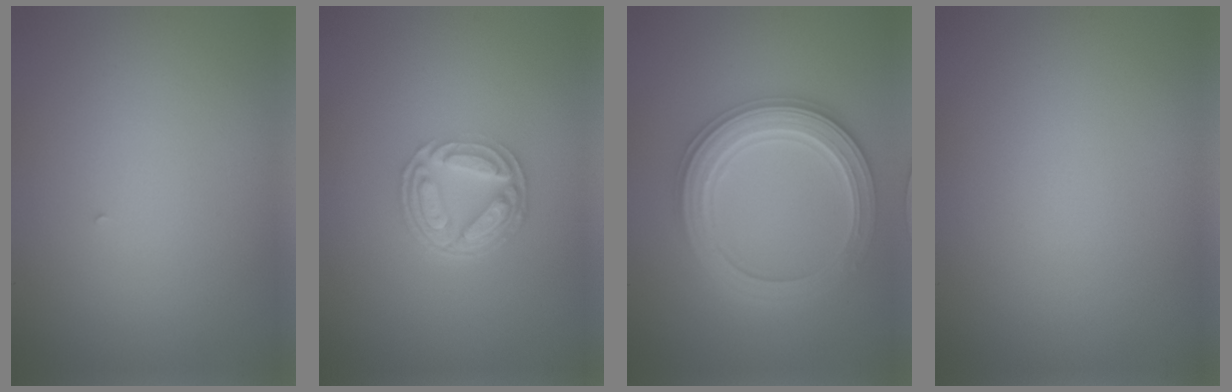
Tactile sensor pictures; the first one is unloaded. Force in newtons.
{"total": 5.2, "press": 3.8, "slide": 3.5}
{"total": 5.3, "press": 5.2, "slide": 0.9}
{"total": 0.0}